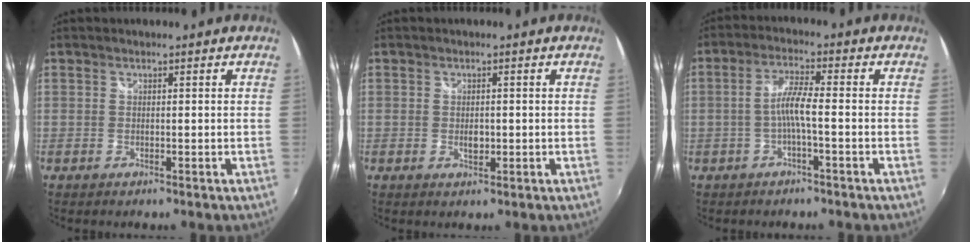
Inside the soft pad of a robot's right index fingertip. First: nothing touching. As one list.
[{"total": 2.4, "force": [-0.4, 1.2, 2.1], "torque": [-0.035, -0.003, -0.007]}, {"total": 4.5, "force": [-1.4, 0.0, 4.3], "torque": [-0.090, 0.006, -0.025]}]